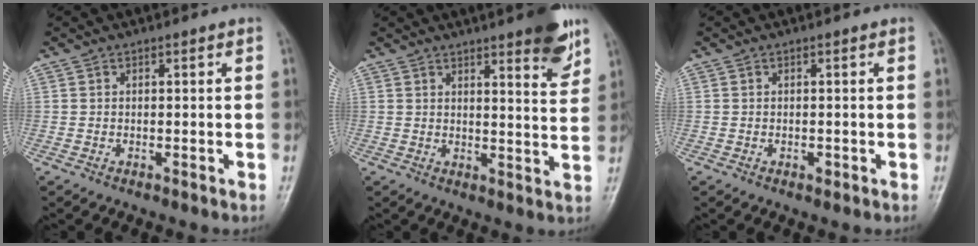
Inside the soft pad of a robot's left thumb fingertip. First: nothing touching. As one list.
[{"total": 8.6, "force": [5.6, 1.6, 6.3], "torque": [-0.064, -0.033, 0.071]}, {"total": 0.8, "force": [-0.2, 0.5, 0.6], "torque": [-0.004, 0.000, -0.003]}]